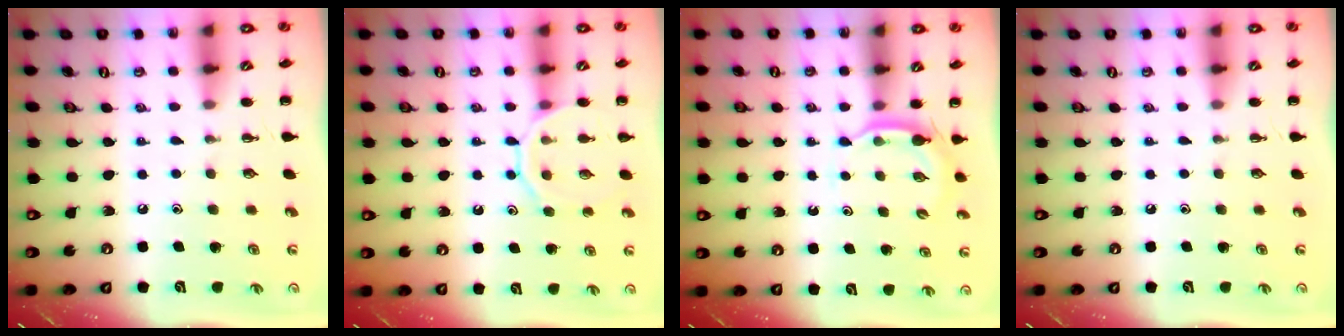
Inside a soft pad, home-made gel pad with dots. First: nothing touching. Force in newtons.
{"total": 11.6, "press": 11.6, "slide": 1.3}
{"total": 2.9, "press": 2.8, "slide": 0.7}
{"total": 0.0}